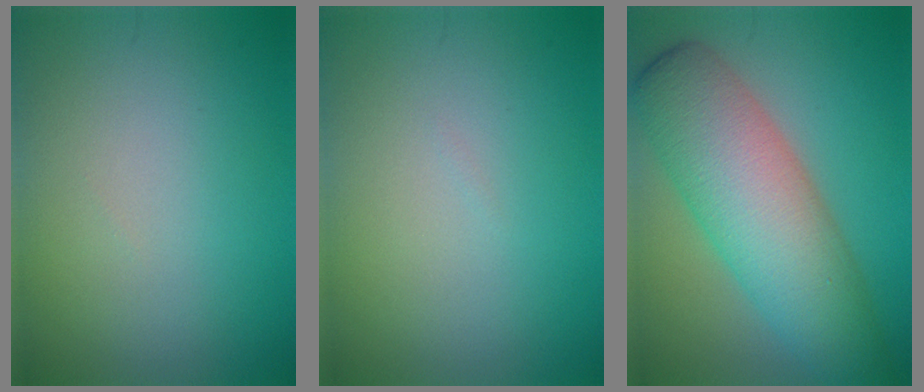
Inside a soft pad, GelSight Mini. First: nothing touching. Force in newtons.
{"total": 0.0}
{"total": 9.8, "press": 9.8, "slide": 0.1}